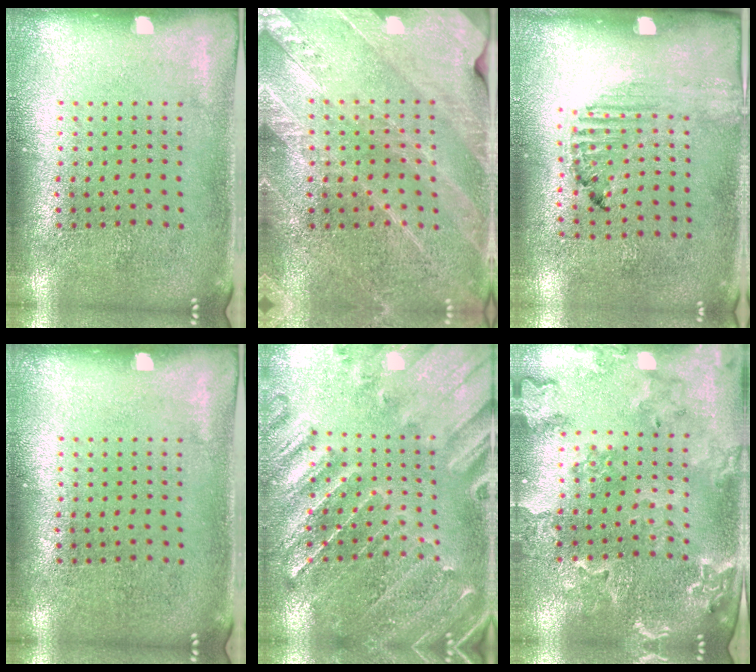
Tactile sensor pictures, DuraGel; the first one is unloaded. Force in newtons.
{"total": 2.6, "press": 2.5, "slide": 0.7}
{"total": 1.5, "press": 1.2, "slide": 0.8}
{"total": 0.0}
{"total": 1.1, "press": 1.1, "slide": 0.3}
{"total": 1.8, "press": 1.8, "slide": 0.3}